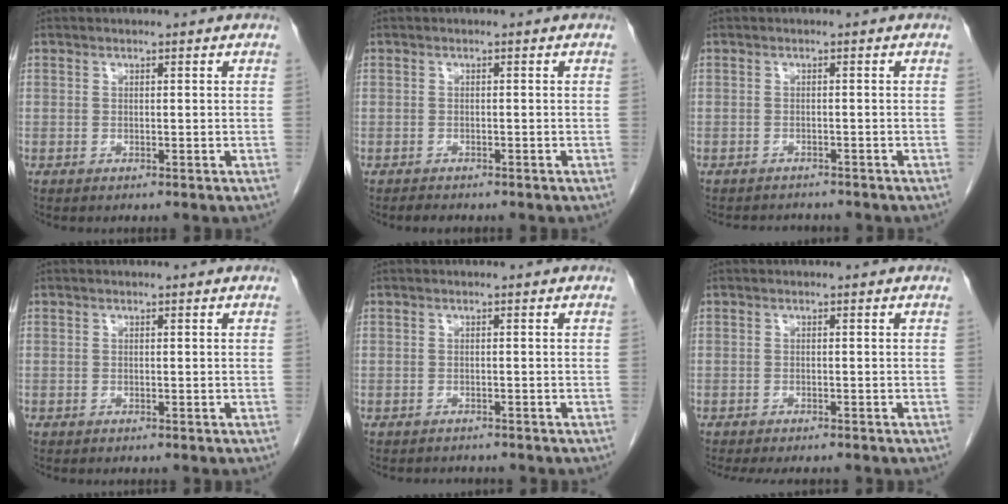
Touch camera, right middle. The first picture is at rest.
{"total": 1.1, "force": [-1.1, 0.3, 0.2], "torque": [-0.016, -0.005, -0.017]}
{"total": 4.2, "force": [-4.0, 1.1, 0.7], "torque": [-0.013, -0.006, -0.054]}
{"total": 0.0}
{"total": 2.7, "force": [-2.5, 0.8, 0.4], "torque": [-0.012, -0.007, -0.032]}
{"total": 6.8, "force": [-6.0, 1.6, 2.9], "torque": [-0.037, -0.011, -0.082]}